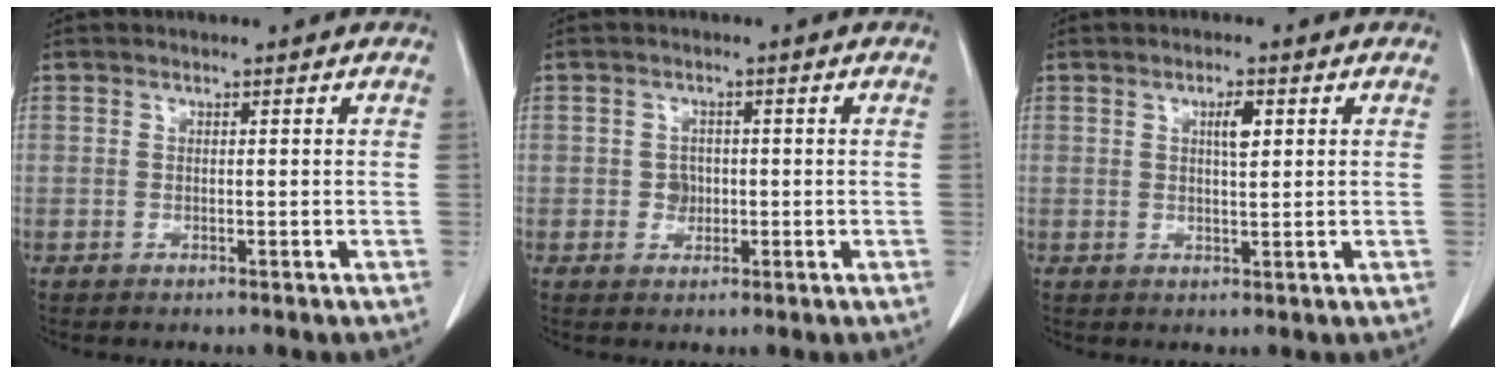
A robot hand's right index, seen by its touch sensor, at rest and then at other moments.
{"total": 2.1, "force": [-0.2, 1.8, 0.9], "torque": [-0.011, 0.004, -0.001]}
{"total": 2.7, "force": [1.0, 0.6, 2.4], "torque": [-0.042, 0.000, 0.015]}